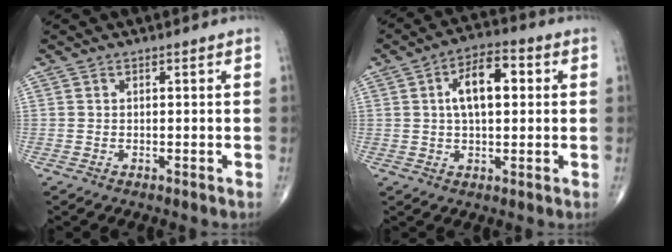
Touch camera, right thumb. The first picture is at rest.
{"total": 9.9, "force": [1.9, 4.9, 8.4], "torque": [-0.127, 0.016, 0.025]}